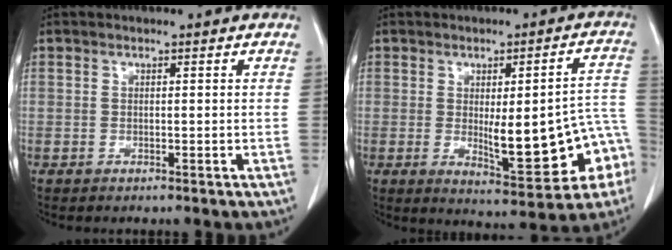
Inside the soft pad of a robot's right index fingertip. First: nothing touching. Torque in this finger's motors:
{"motor_torque": [0.73, -0.22, 0.50, 0.11]}